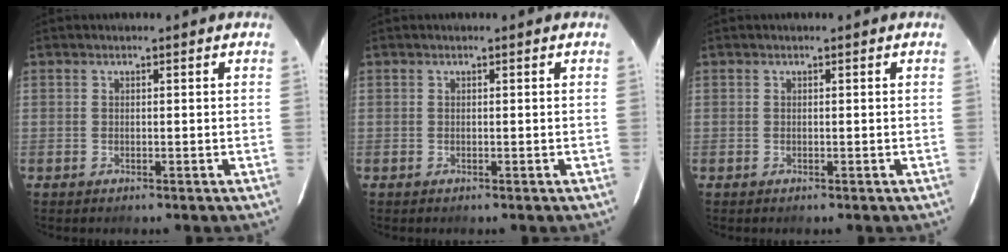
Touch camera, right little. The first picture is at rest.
{"total": 0.0}
{"total": 0.0}